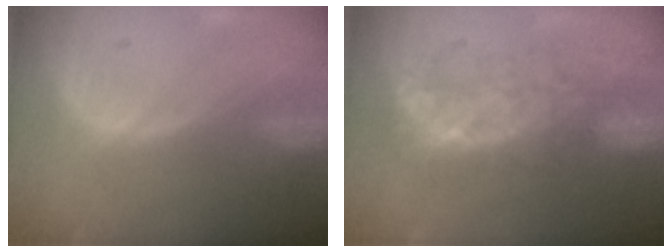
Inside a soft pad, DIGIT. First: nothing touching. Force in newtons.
{"total": 8.0, "press": 7.6, "slide": 2.5}